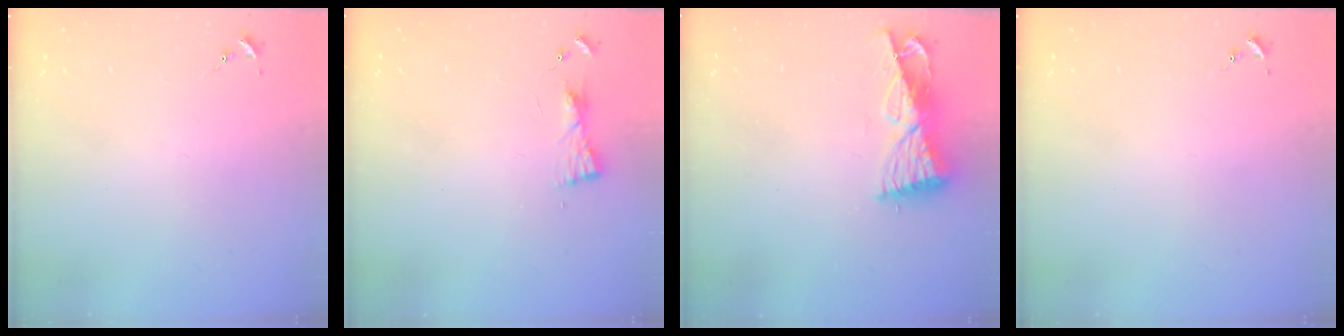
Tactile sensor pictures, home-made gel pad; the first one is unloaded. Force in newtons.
{"total": 4.5, "press": 4.5, "slide": 0.7}
{"total": 9.2, "press": 9.2, "slide": 1.1}
{"total": 0.0}